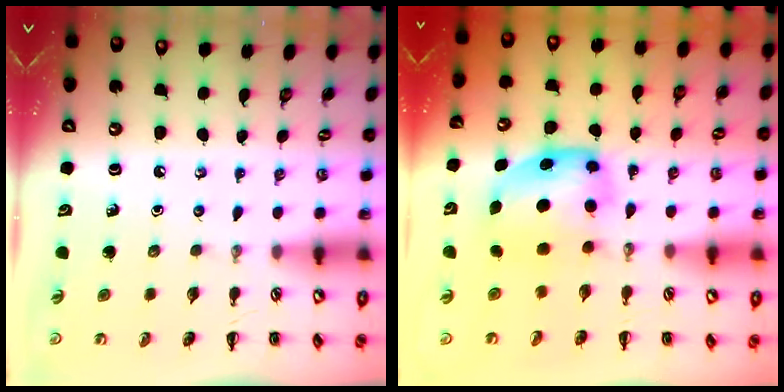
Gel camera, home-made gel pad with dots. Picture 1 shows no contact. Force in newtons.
{"total": 6.1, "press": 6.0, "slide": 0.8}